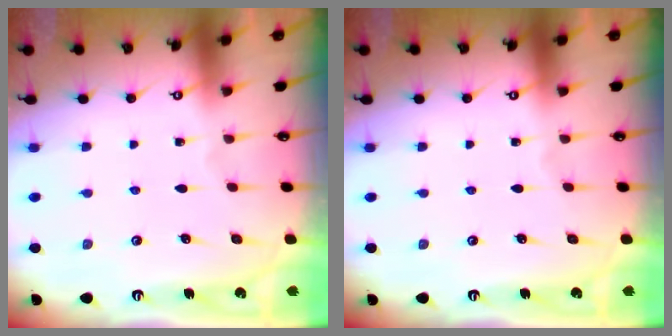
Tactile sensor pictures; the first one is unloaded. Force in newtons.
{"total": 0.0}